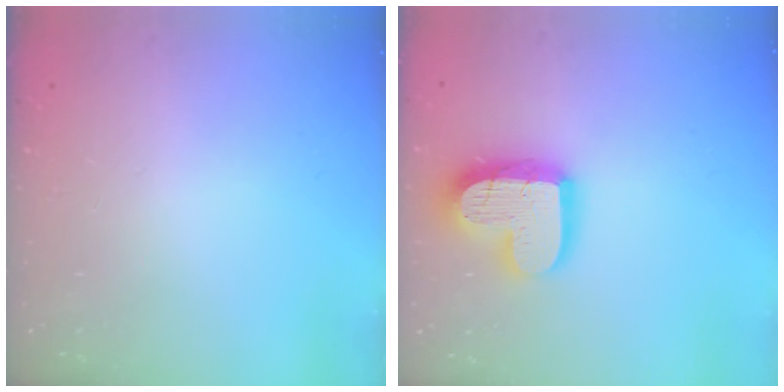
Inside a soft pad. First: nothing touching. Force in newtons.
{"total": 18.3, "press": 18.2, "slide": 1.9}